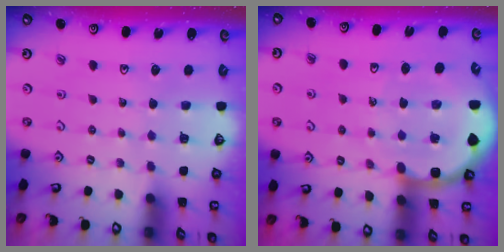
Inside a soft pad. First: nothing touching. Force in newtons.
{"total": 10.2, "press": 9.8, "slide": 2.7}